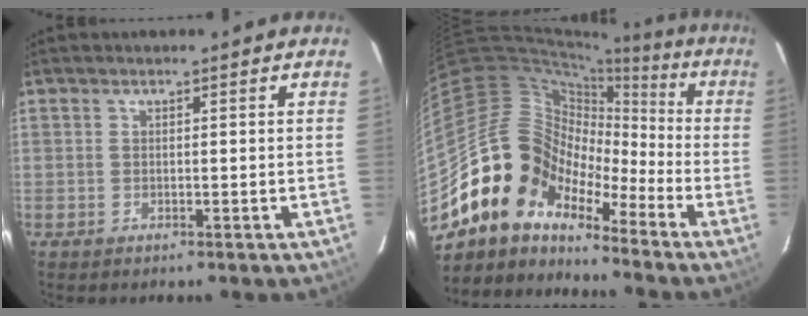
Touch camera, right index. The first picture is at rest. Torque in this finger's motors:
{"motor_torque": [1.07, -1.07, 0.69, 0.01]}